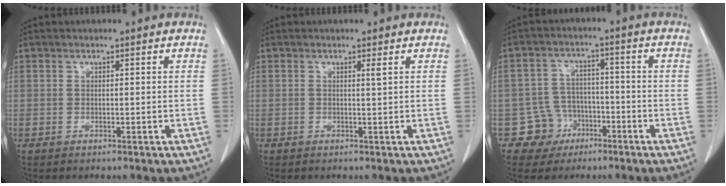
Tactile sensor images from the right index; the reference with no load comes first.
{"total": 0.6, "force": [0.2, -0.2, 0.5], "torque": [-0.015, -0.003, 0.005]}
{"total": 6.1, "force": [-3.0, 5.3, -0.2], "torque": [0.014, 0.016, -0.046]}